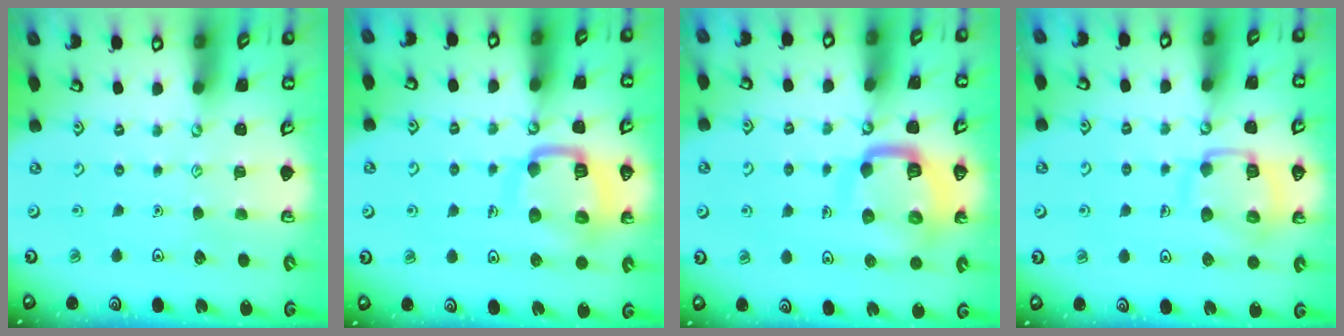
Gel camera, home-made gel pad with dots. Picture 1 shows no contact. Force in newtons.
{"total": 13.7, "press": 13.7, "slide": 1.4}
{"total": 13.2, "press": 13.1, "slide": 1.6}
{"total": 15.0, "press": 14.9, "slide": 1.5}